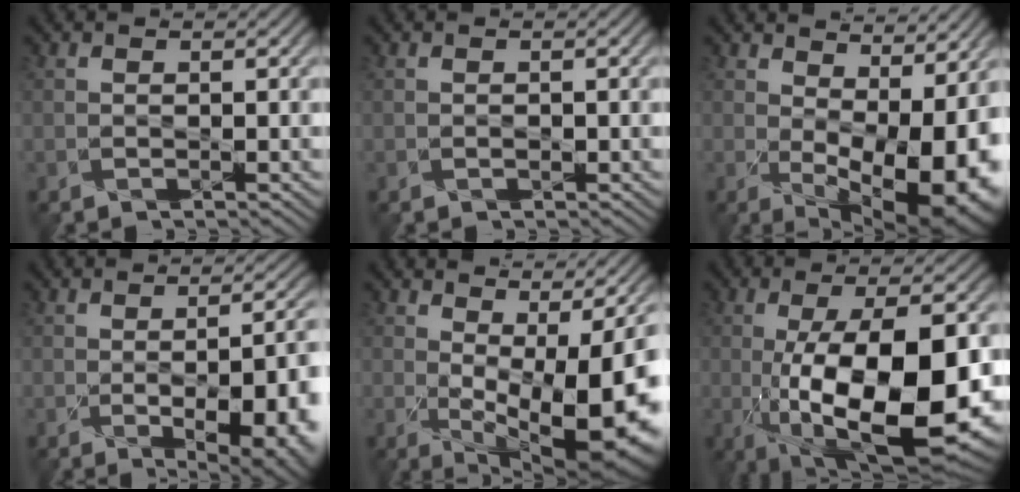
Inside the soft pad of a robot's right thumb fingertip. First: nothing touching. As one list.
[{"total": 0.7, "force": [-0.2, 0.6, -0.1], "torque": [0.005, 0.000, -0.002]}, {"total": 13.2, "force": [-0.7, 7.8, 10.6], "torque": [-0.138, -0.039, 0.031]}, {"total": 13.5, "force": [-4.7, 6.3, 11.1], "torque": [-0.092, -0.005, -0.038]}, {"total": 11.9, "force": [-1.7, 5.6, 10.4], "torque": [-0.163, -0.036, -0.003]}, {"total": 15.7, "force": [-3.9, 6.2, 13.9], "torque": [-0.216, -0.014, -0.052]}]